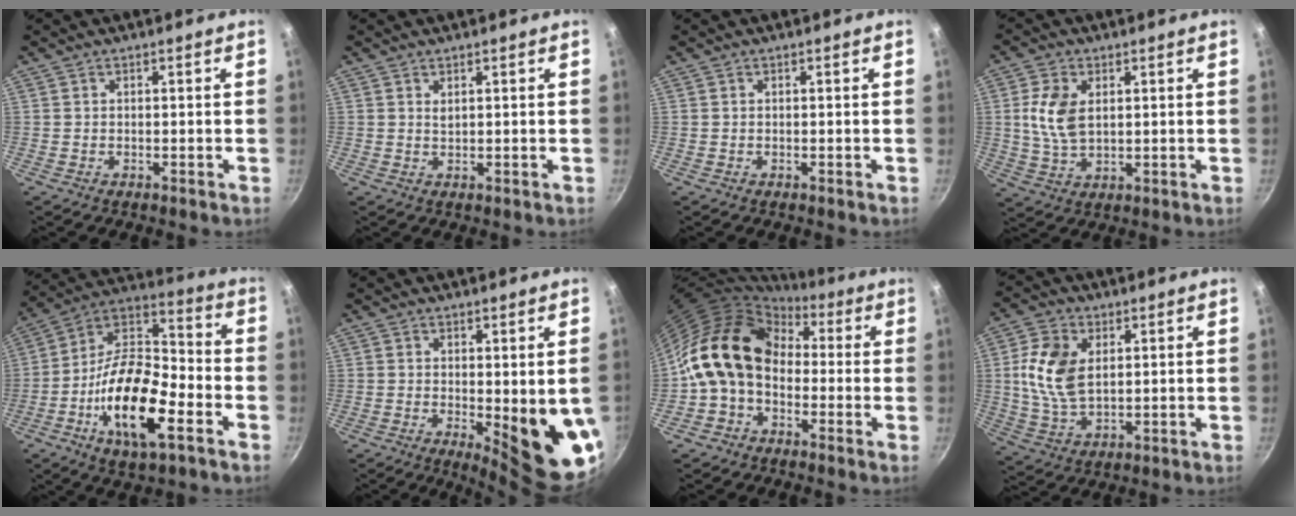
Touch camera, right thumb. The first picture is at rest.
{"total": 1.0, "force": [0.6, 0.4, 0.7], "torque": [-0.012, -0.004, 0.011]}
{"total": 0.0}
{"total": 8.4, "force": [1.7, 5.2, 6.4], "torque": [-0.123, -0.010, 0.035]}
{"total": 20.0, "force": [-7.4, 8.4, 16.5], "torque": [-0.285, 0.040, -0.148]}
{"total": 11.5, "force": [-0.6, 3.5, 10.9], "torque": [-0.112, -0.025, 0.002]}
{"total": 15.3, "force": [-0.3, 11.6, 9.9], "torque": [-0.155, 0.042, -0.027]}
{"total": 11.4, "force": [2.3, 7.1, 8.6], "torque": [-0.160, -0.012, 0.046]}